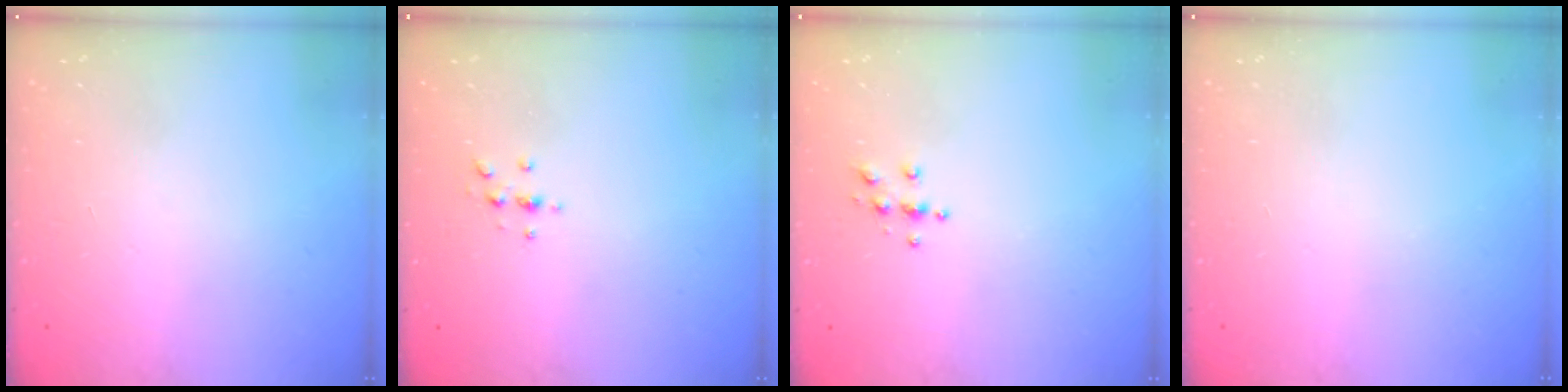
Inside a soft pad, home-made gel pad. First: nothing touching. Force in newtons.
{"total": 2.3, "press": 2.2, "slide": 0.2}
{"total": 3.9, "press": 3.9, "slide": 0.4}
{"total": 0.0}